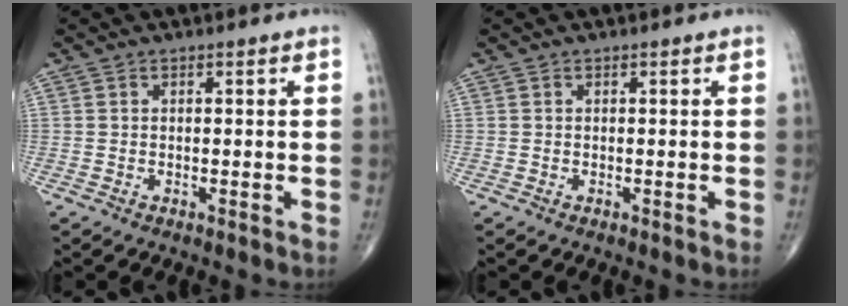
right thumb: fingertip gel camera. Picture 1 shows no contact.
{"total": 0.0}